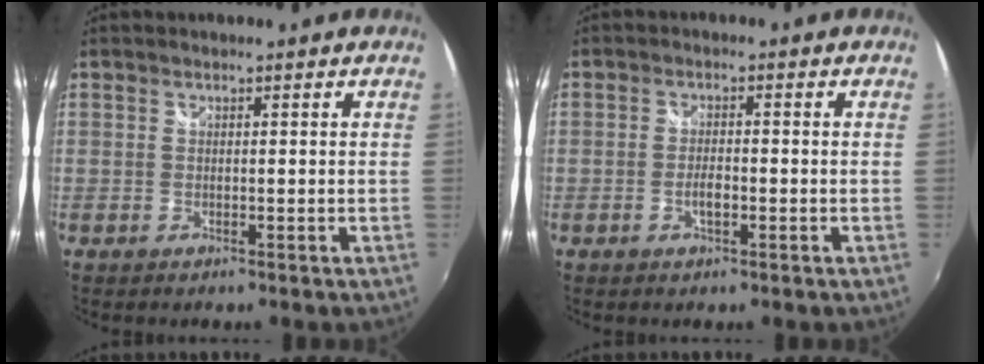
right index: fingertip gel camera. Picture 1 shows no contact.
{"total": 2.5, "force": [-1.0, 1.0, 2.1], "torque": [-0.043, 0.000, -0.019]}